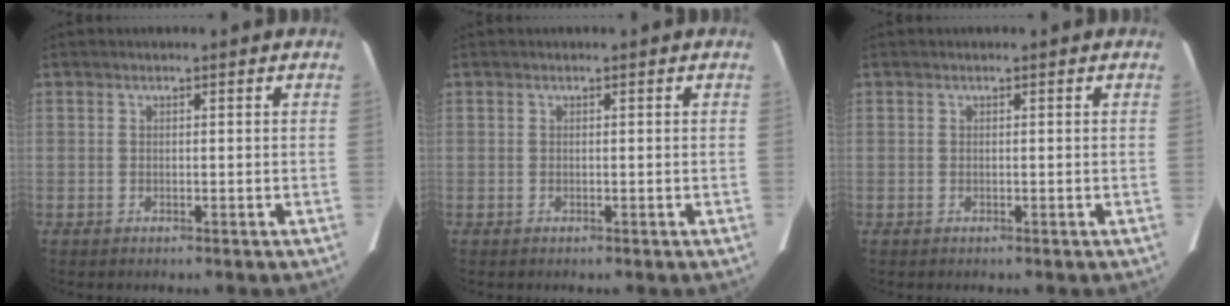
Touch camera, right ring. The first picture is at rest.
{"total": 0.0}
{"total": 0.0}